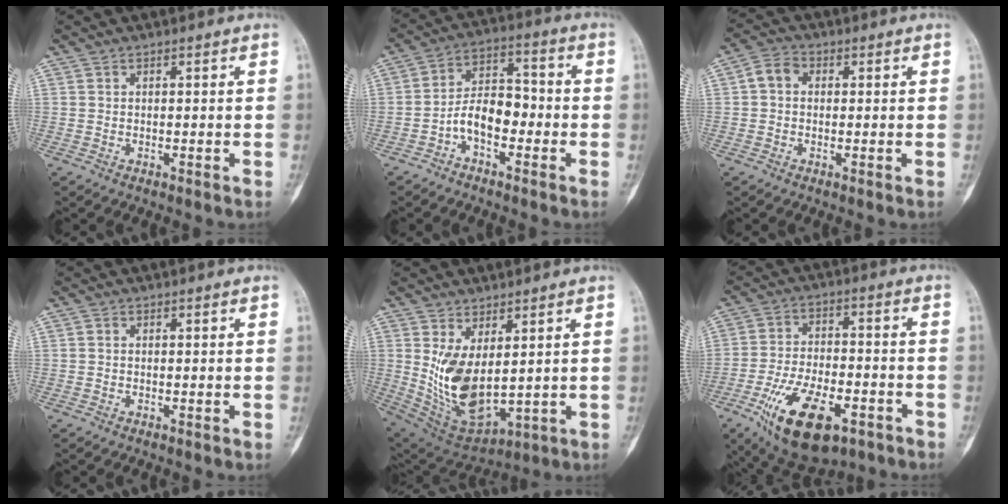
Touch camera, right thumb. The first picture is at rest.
{"total": 8.2, "force": [-2.9, 4.8, 5.9], "torque": [-0.089, 0.043, -0.061]}
{"total": 4.2, "force": [0.4, 3.4, 2.3], "torque": [-0.034, 0.015, 0.000]}
{"total": 0.0}
{"total": 12.8, "force": [2.1, 6.6, 10.8], "torque": [-0.187, -0.027, 0.068]}
{"total": 18.3, "force": [-8.9, 8.7, 13.3], "torque": [-0.232, 0.031, -0.136]}